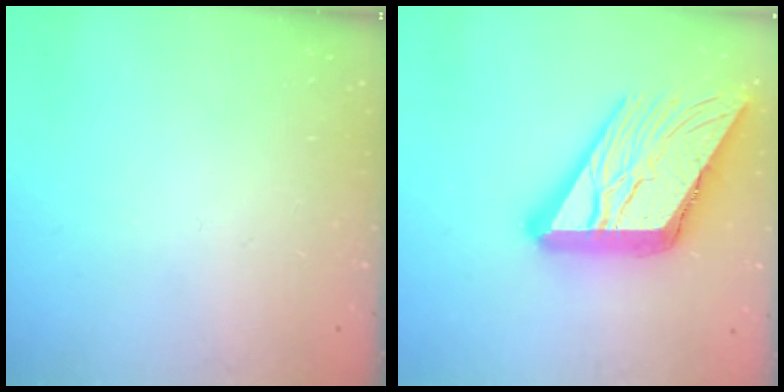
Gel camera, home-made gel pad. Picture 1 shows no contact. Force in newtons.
{"total": 24.2, "press": 24.1, "slide": 2.8}